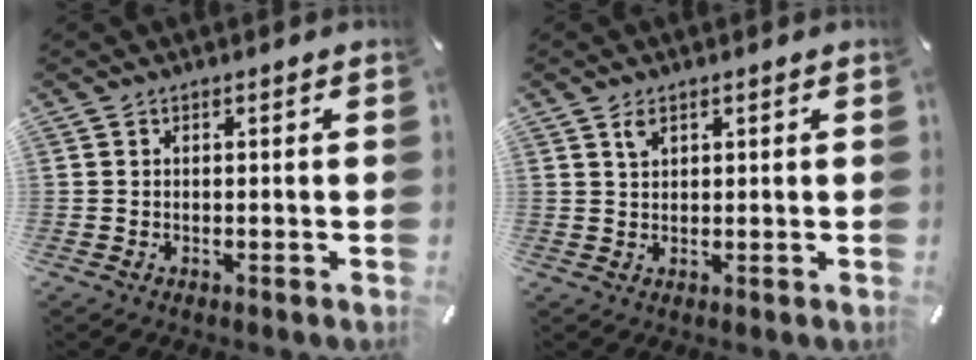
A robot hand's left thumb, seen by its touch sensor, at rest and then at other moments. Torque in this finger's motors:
{"motor_torque": [0.53, 0.47, -0.16, -0.11, 0.12]}